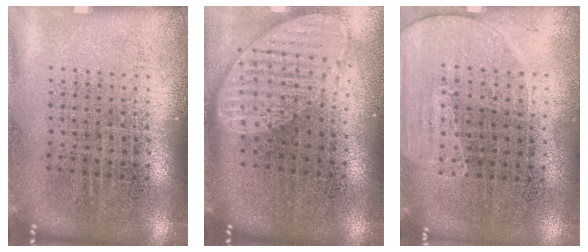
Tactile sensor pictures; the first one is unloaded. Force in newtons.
{"total": 1.9, "press": 1.5, "slide": 1.2}
{"total": 1.6, "press": 1.4, "slide": 0.8}